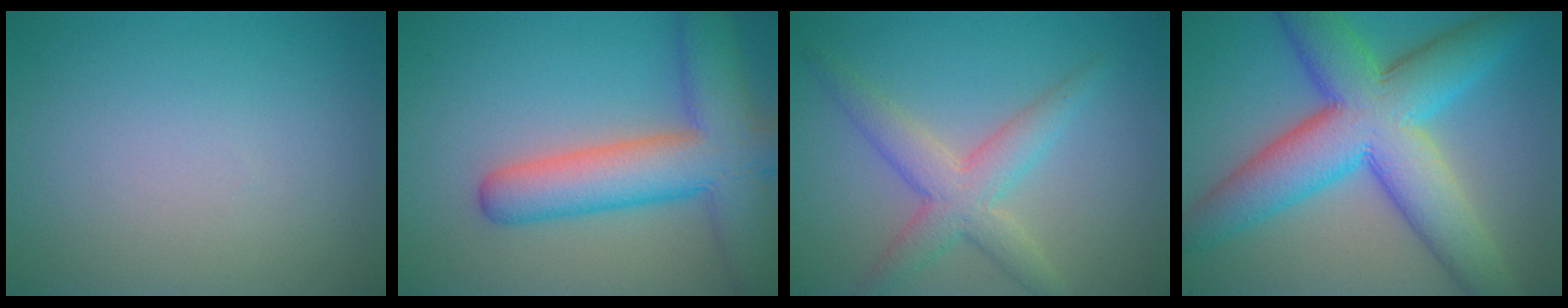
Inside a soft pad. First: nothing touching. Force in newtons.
{"total": 9.0, "press": 9.0, "slide": 0.5}
{"total": 4.3, "press": 4.3, "slide": 0.1}
{"total": 11.8, "press": 11.8, "slide": 0.0}